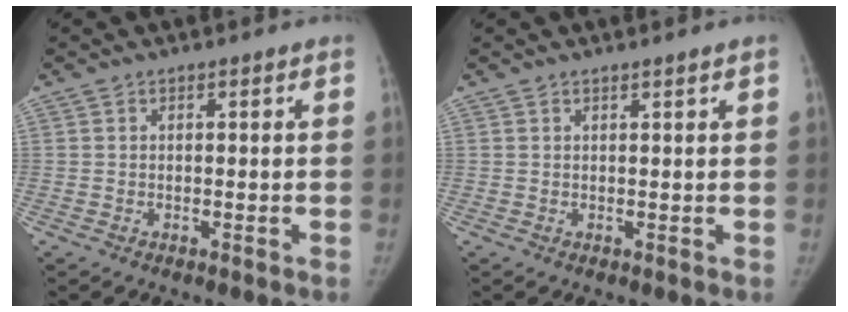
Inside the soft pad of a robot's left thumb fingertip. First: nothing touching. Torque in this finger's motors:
{"motor_torque": [-0.50, 0.02, -0.18, 0.23, 0.00]}